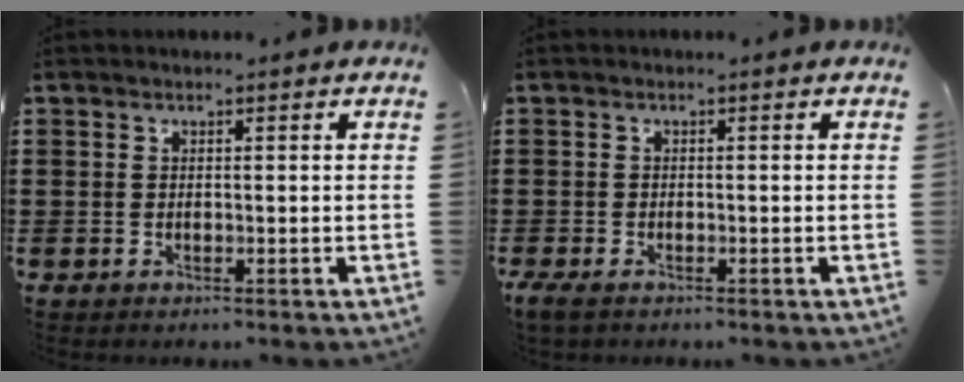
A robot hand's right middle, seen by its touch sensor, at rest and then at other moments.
{"total": 1.4, "force": [-1.0, 0.5, 0.8], "torque": [-0.033, -0.008, -0.023]}